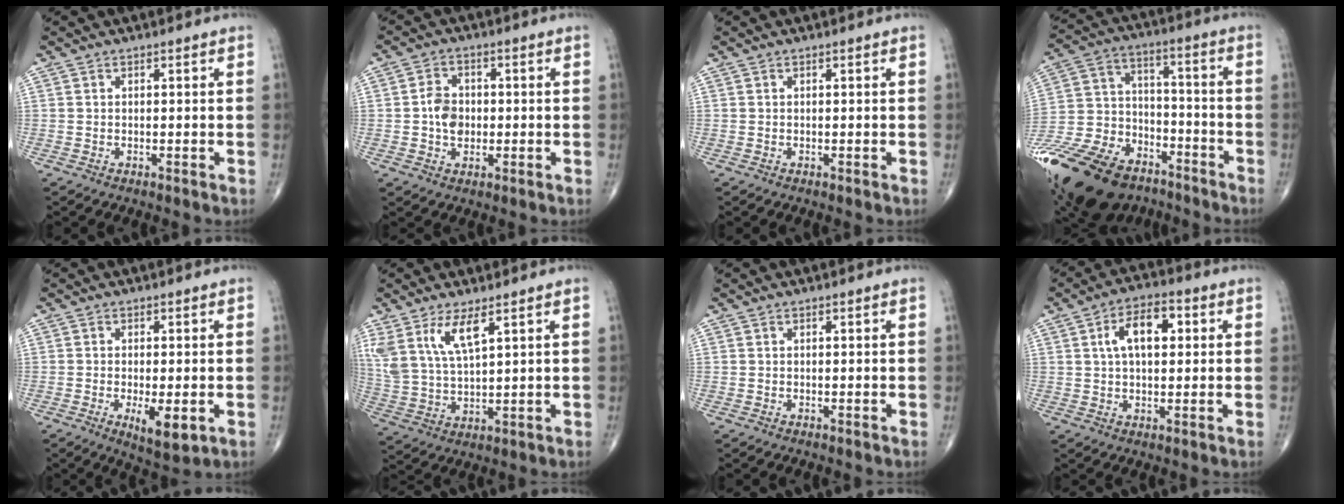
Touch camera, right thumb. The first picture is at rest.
{"total": 5.5, "force": [-0.3, 4.2, 3.5], "torque": [-0.047, 0.008, -0.009]}
{"total": 0.0}
{"total": 29.9, "force": [-19.4, 17.3, 14.7], "torque": [-0.376, 0.037, -0.334]}
{"total": 6.4, "force": [-1.8, 2.2, 5.7], "torque": [-0.091, -0.016, -0.024]}
{"total": 9.4, "force": [5.2, 3.1, 7.2], "torque": [-0.156, -0.020, 0.115]}
{"total": 0.0}
{"total": 9.1, "force": [2.2, 4.8, 7.5], "torque": [-0.116, 0.014, 0.032]}